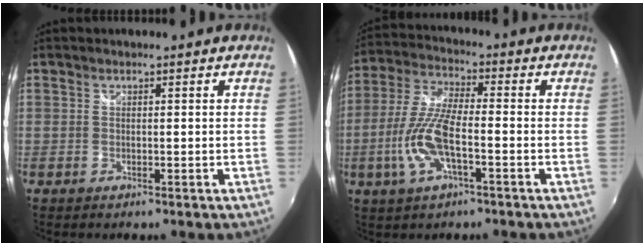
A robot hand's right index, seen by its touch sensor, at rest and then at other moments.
{"total": 11.7, "force": [-3.6, 3.6, 10.5], "torque": [-0.230, -0.002, -0.073]}